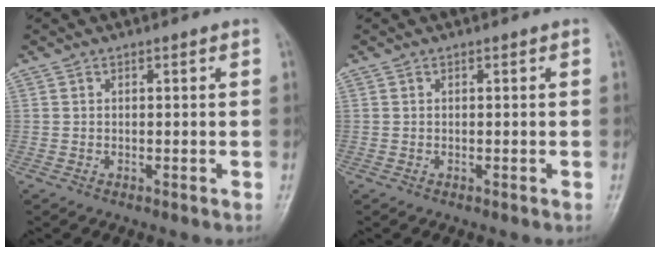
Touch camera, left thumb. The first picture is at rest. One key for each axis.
{"total": 0.0}